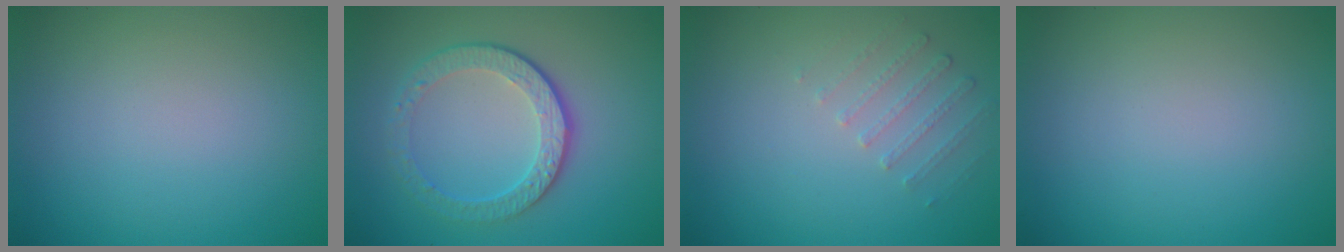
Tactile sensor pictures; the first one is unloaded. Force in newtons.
{"total": 4.7, "press": 3.3, "slide": 3.3}
{"total": 1.3, "press": 0.9, "slide": 1.0}
{"total": 0.0}